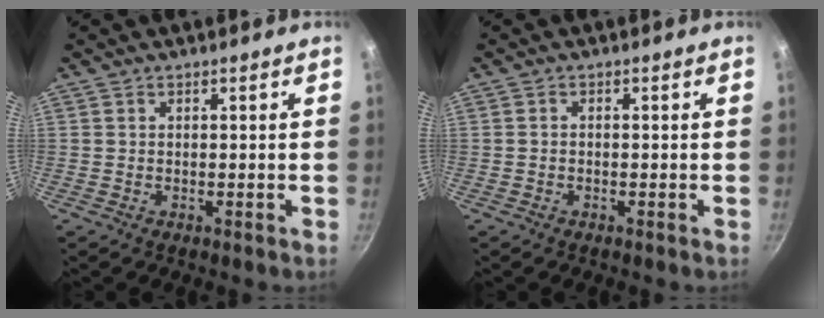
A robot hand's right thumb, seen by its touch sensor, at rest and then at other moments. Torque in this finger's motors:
{"motor_torque": [-0.32, 0.15, -0.28, -0.11, -0.03]}